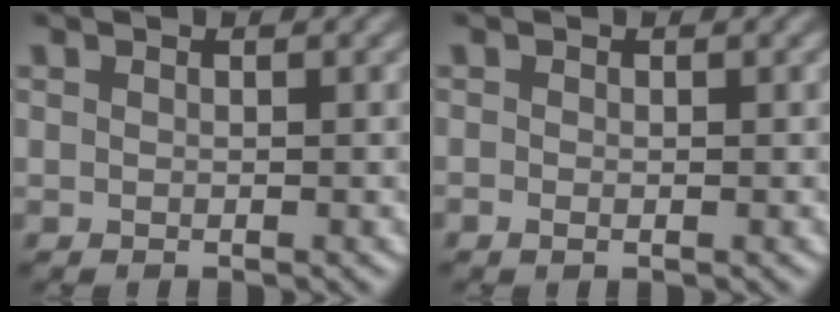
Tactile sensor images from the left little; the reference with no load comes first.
{"total": 0.0}